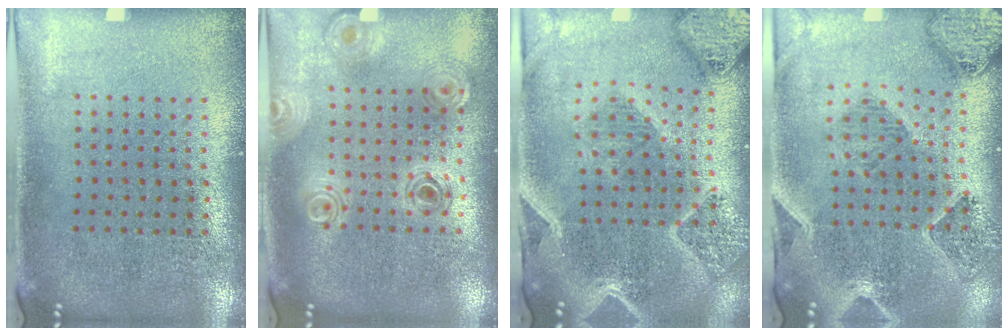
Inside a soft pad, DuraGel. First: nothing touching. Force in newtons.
{"total": 0.8, "press": 0.8, "slide": 0.1}
{"total": 2.9, "press": 2.5, "slide": 1.5}
{"total": 1.4, "press": 1.4, "slide": 0.4}